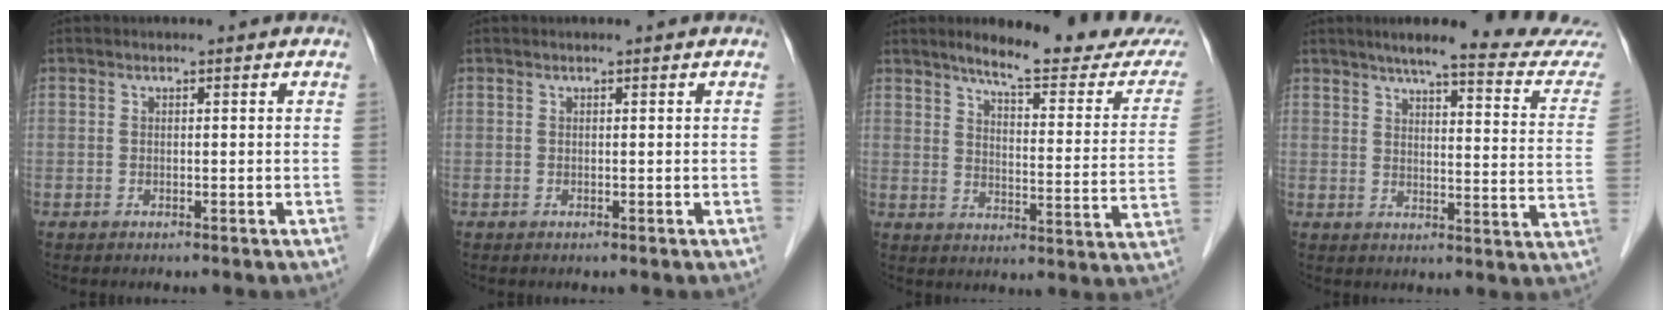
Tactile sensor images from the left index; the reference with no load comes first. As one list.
[{"total": 0.0}, {"total": 18.0, "force": [16.1, 1.9, 7.8], "torque": [-0.092, -0.050, 0.194]}, {"total": 19.4, "force": [17.8, 0.2, 7.9], "torque": [-0.098, -0.062, 0.204]}]